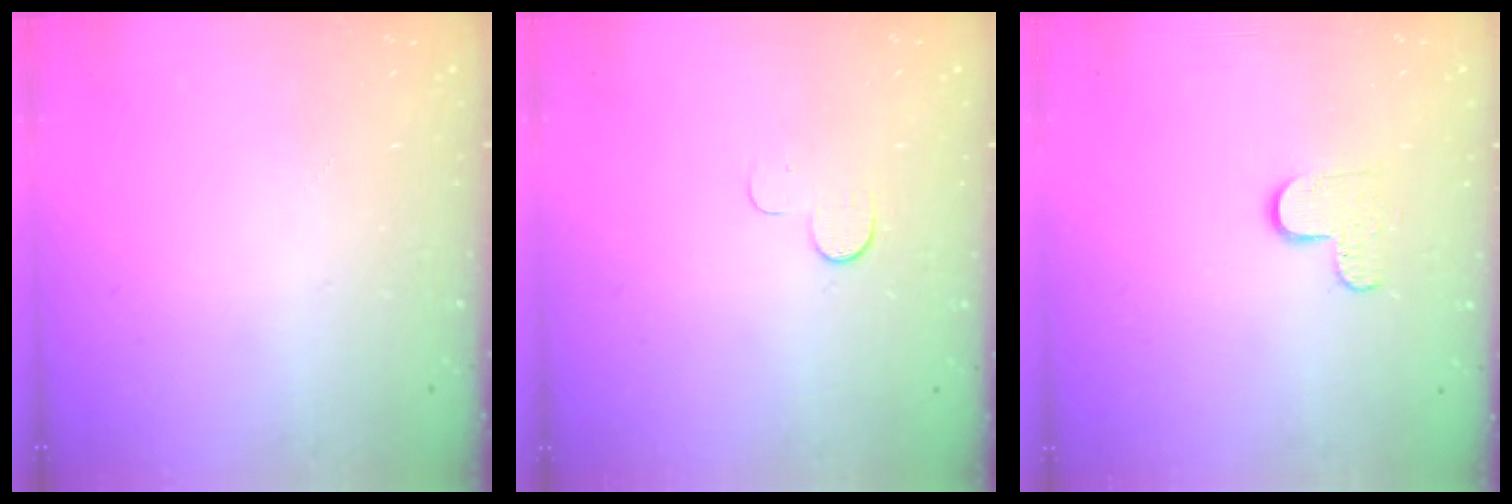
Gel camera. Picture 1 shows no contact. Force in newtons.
{"total": 5.1, "press": 5.1, "slide": 0.5}
{"total": 5.5, "press": 5.5, "slide": 0.5}